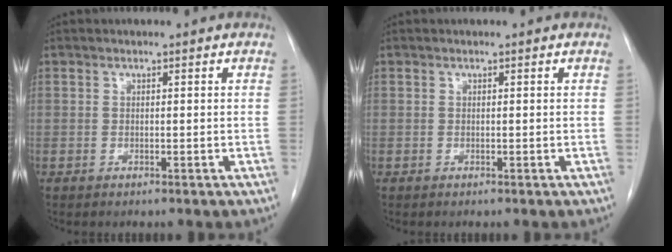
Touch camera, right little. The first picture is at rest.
{"total": 0.0}